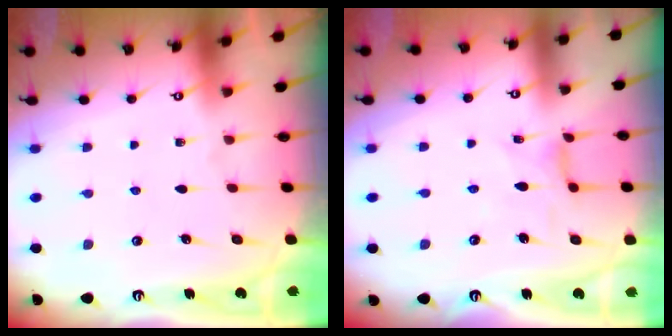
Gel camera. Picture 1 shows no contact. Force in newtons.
{"total": 1.2, "press": 1.1, "slide": 0.4}